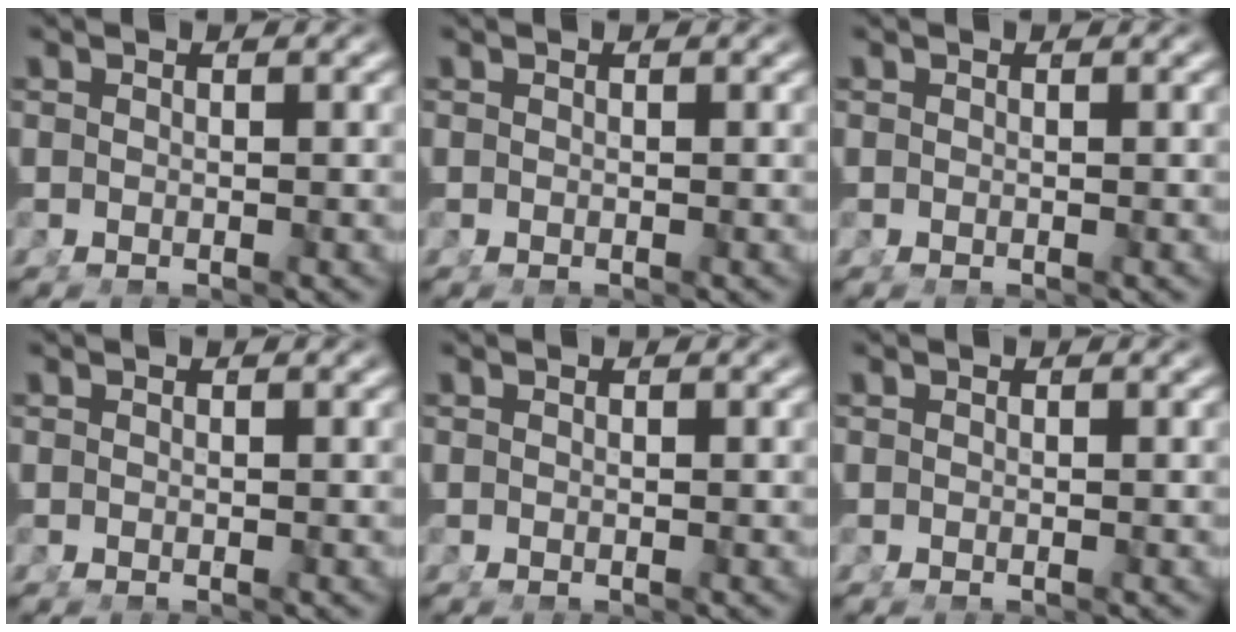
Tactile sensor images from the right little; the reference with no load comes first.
{"total": 0.0}
{"total": 0.0}
{"total": 0.0}
{"total": 0.0}
{"total": 0.0}